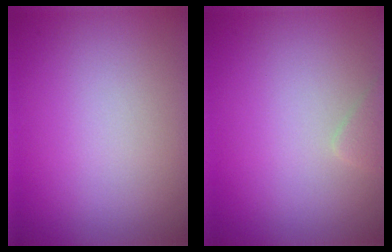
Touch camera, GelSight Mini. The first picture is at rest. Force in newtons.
{"total": 0.8, "press": 0.8, "slide": 0.0}